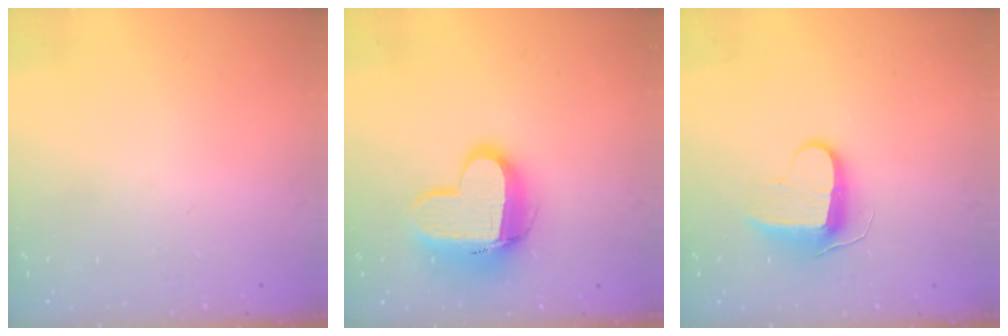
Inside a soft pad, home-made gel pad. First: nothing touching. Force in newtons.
{"total": 15.6, "press": 15.5, "slide": 1.5}
{"total": 9.8, "press": 9.7, "slide": 0.9}